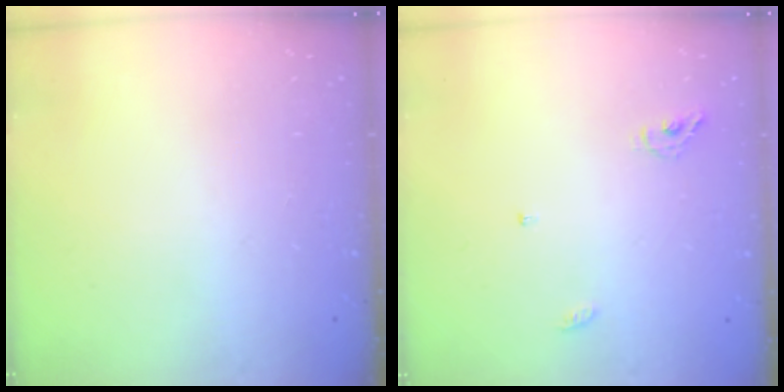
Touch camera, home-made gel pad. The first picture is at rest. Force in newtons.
{"total": 5.5, "press": 5.5, "slide": 0.4}